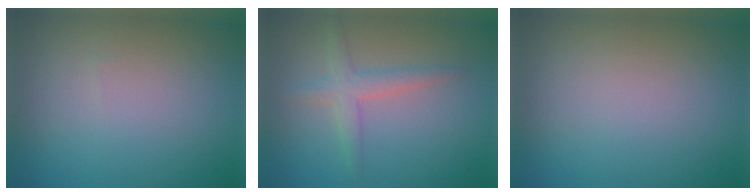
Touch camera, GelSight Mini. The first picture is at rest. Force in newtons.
{"total": 2.4, "press": 2.4, "slide": 0.1}
{"total": 0.0}